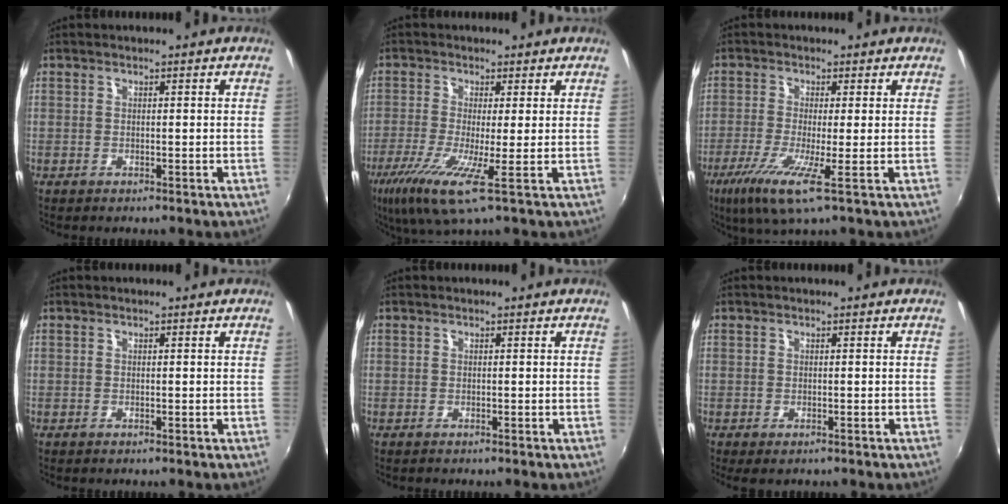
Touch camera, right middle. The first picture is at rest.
{"total": 9.2, "force": [-3.3, 0.5, 8.5], "torque": [-0.188, -0.030, -0.067]}
{"total": 7.7, "force": [-3.1, 0.0, 7.0], "torque": [-0.160, -0.023, -0.063]}
{"total": 0.0}
{"total": 0.0}
{"total": 1.3, "force": [-0.8, 0.6, 0.8], "torque": [-0.016, -0.007, -0.012]}